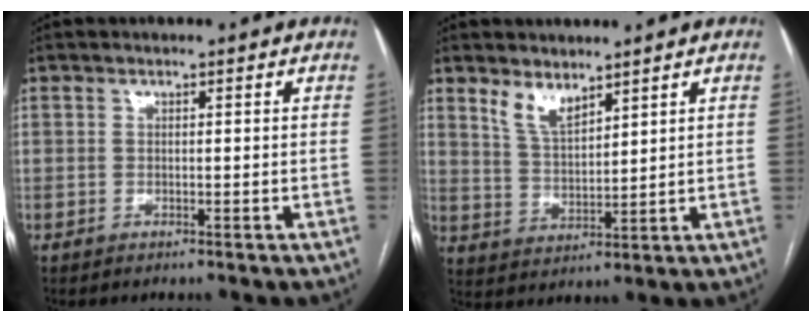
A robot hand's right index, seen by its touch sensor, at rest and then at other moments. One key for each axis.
{"total": 5.0, "fx": 3.9, "fy": 1.8, "fz": 2.6, "tx": -0.053, "ty": -0.007, "tz": 0.085}